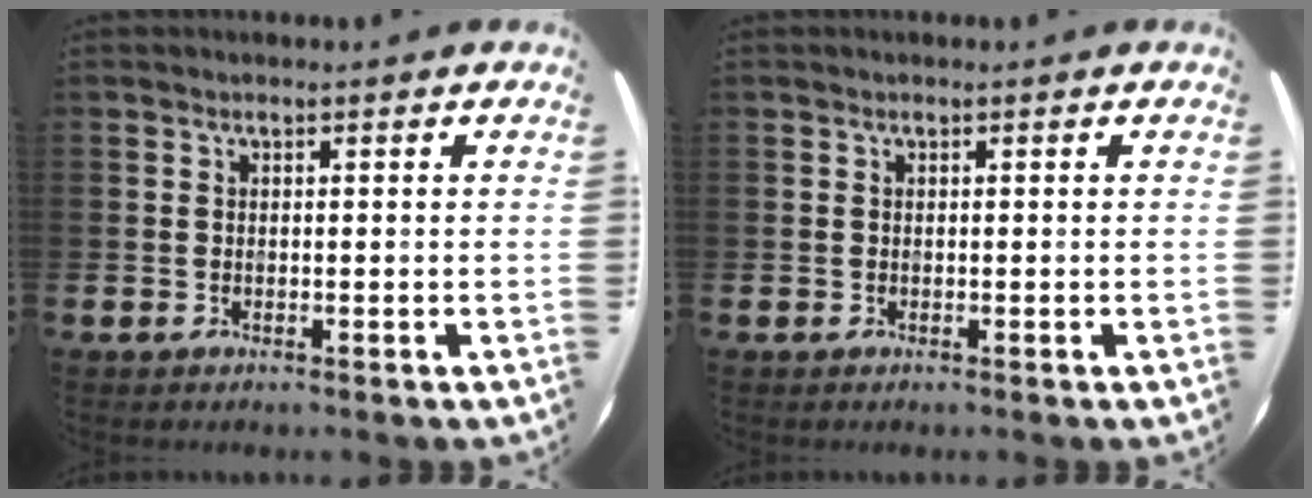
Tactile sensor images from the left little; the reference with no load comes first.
{"total": 0.0}